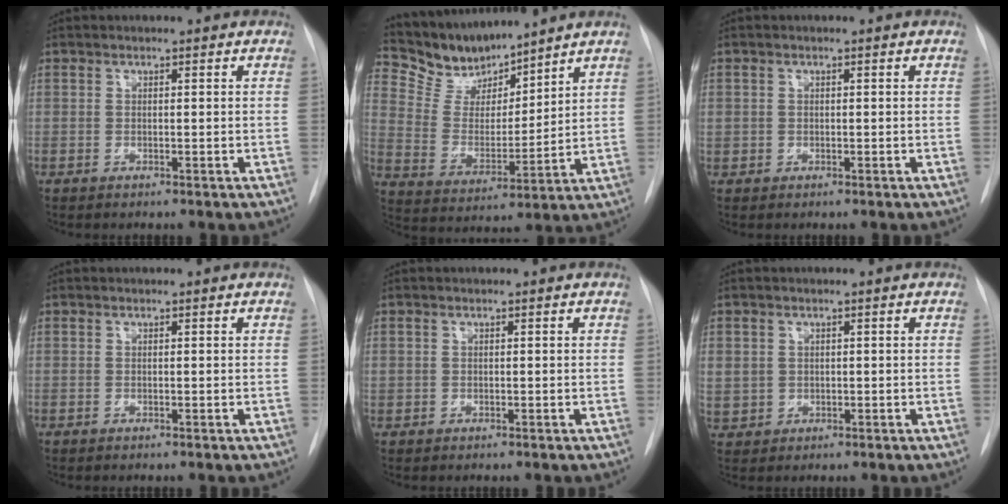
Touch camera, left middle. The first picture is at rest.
{"total": 10.4, "force": [10.1, 2.2, 1.7], "torque": [-0.042, 0.002, 0.207]}
{"total": 1.0, "force": [0.0, 1.0, 0.2], "torque": [-0.001, 0.005, 0.000]}
{"total": 0.0}
{"total": 0.5, "force": [0.0, 0.5, 0.1], "torque": [0.003, 0.004, 0.000]}
{"total": 5.4, "force": [0.5, 5.1, 1.7], "torque": [-0.061, 0.006, 0.028]}